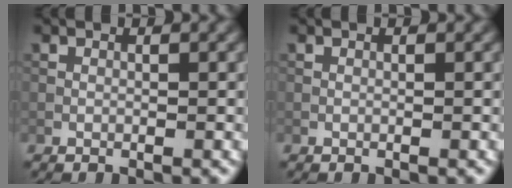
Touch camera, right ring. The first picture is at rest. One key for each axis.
{"total": 0.0}